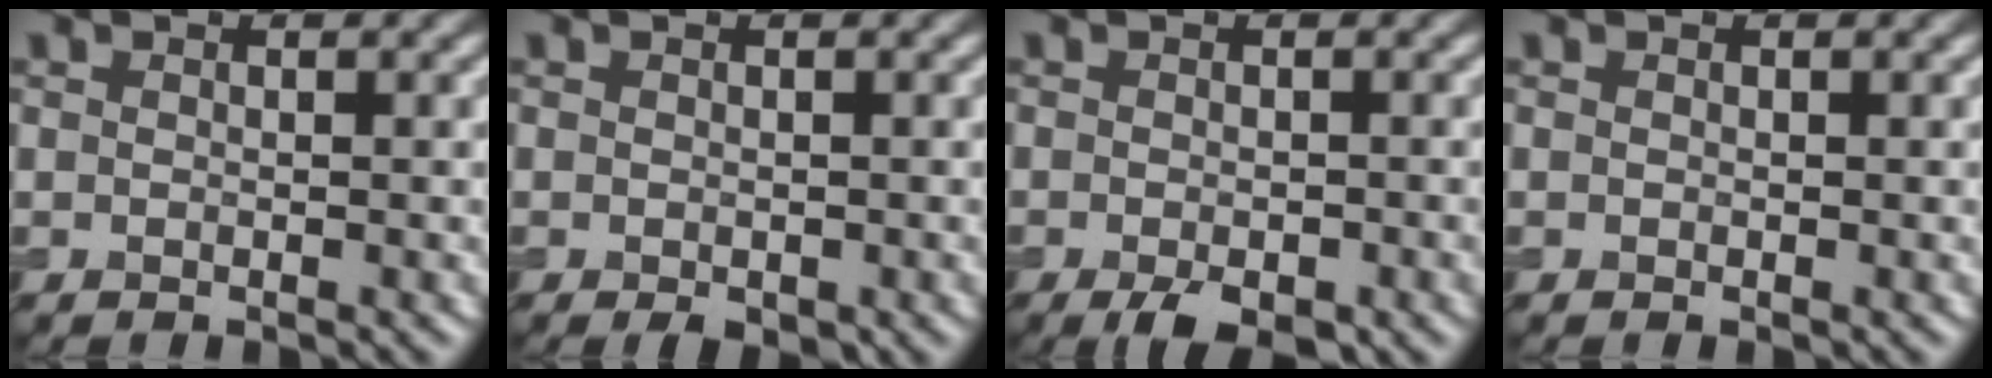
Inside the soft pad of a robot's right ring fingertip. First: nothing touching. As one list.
[{"total": 1.4, "force": [-0.6, 0.8, 1.1], "torque": [-0.022, -0.007, -0.007]}, {"total": 3.9, "force": [-2.1, 1.5, 2.8], "torque": [-0.042, -0.006, -0.029]}, {"total": 0.0}]